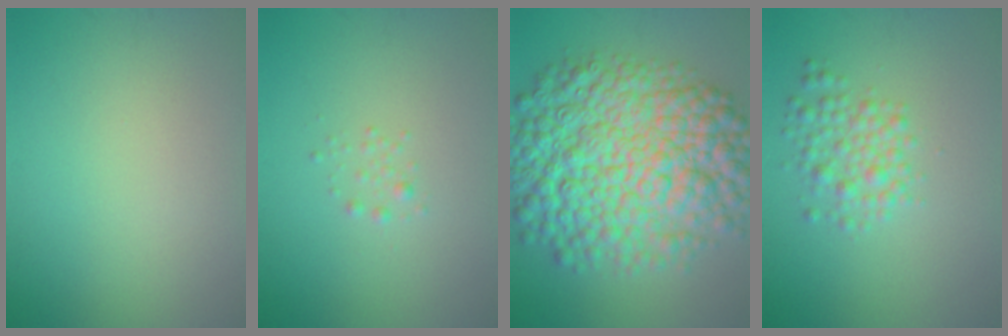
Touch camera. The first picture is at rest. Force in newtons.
{"total": 0.7, "press": 0.7, "slide": 0.0}
{"total": 12.9, "press": 12.9, "slide": 0.0}
{"total": 2.8, "press": 2.8, "slide": 0.1}